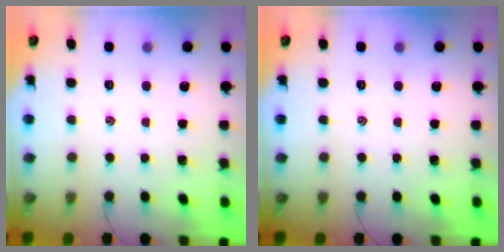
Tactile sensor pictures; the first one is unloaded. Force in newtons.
{"total": 0.0}